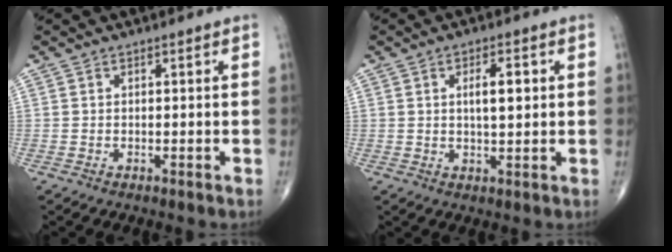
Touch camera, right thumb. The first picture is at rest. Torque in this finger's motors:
{"motor_torque": [0.92, 1.58, 0.88, 0.04, 0.09]}